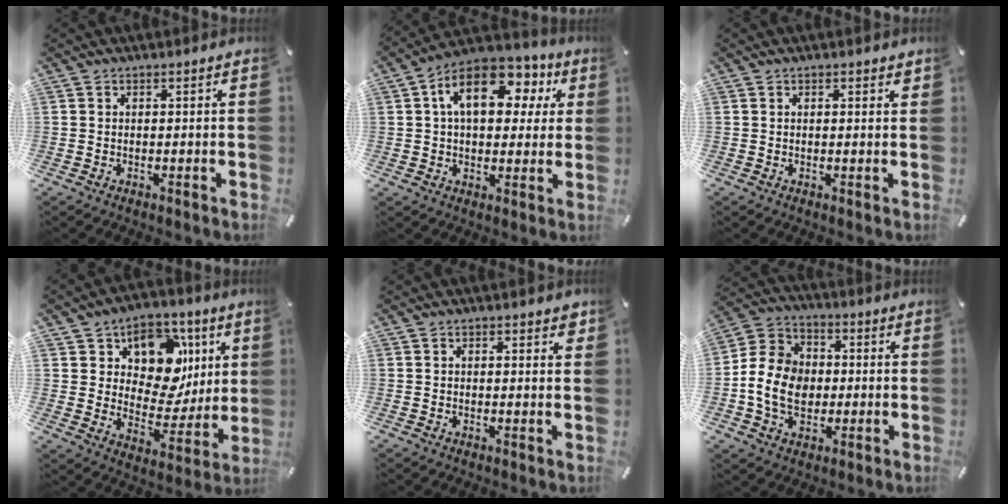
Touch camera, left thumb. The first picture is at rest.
{"total": 15.4, "force": [5.6, 9.5, 10.7], "torque": [-0.167, -0.006, 0.096]}
{"total": 0.9, "force": [0.4, 0.5, 0.6], "torque": [-0.003, -0.001, 0.006]}
{"total": 14.8, "force": [6.1, 11.2, 7.5], "torque": [-0.098, -0.042, 0.110]}
{"total": 1.8, "force": [0.9, 0.9, 1.2], "torque": [-0.009, -0.001, 0.011]}
{"total": 11.7, "force": [-1.5, 9.7, 6.2], "torque": [-0.135, 0.021, -0.027]}